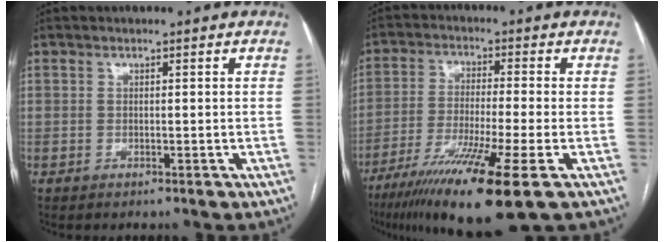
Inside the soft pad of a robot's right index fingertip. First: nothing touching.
{"total": 15.0, "force": [-8.5, -0.4, 12.4], "torque": [-0.226, -0.042, -0.149]}